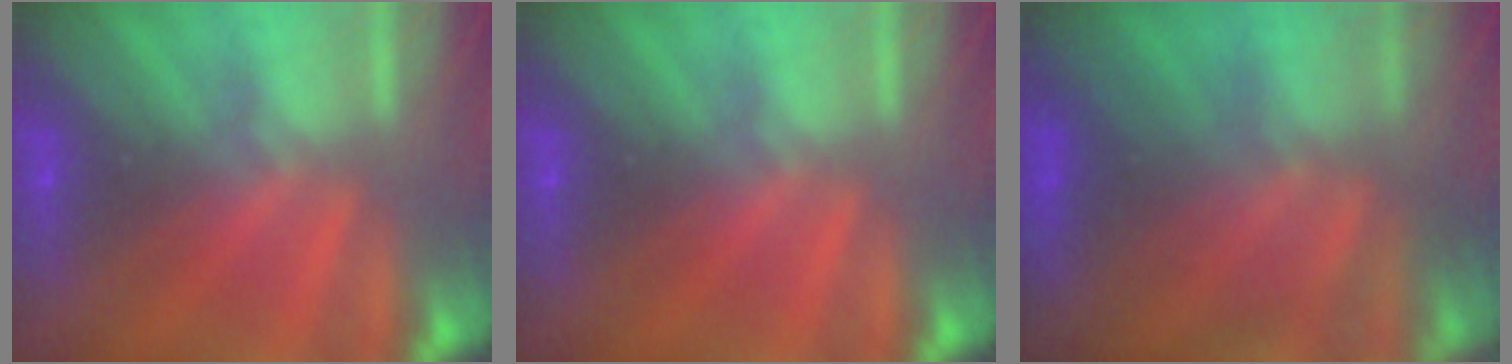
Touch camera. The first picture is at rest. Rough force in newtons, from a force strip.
{"total": 0.0}
{"total": 7.7}